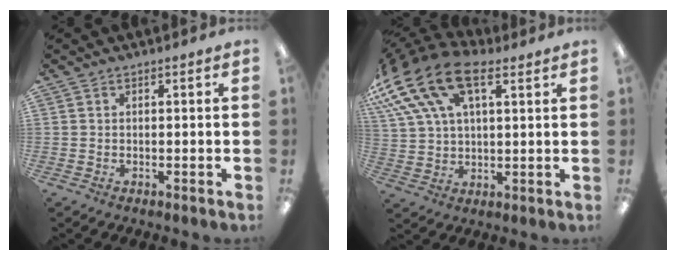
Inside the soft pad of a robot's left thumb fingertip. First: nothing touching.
{"total": 18.9, "force": [10.0, 9.4, 13.0], "torque": [-0.279, -0.038, 0.180]}